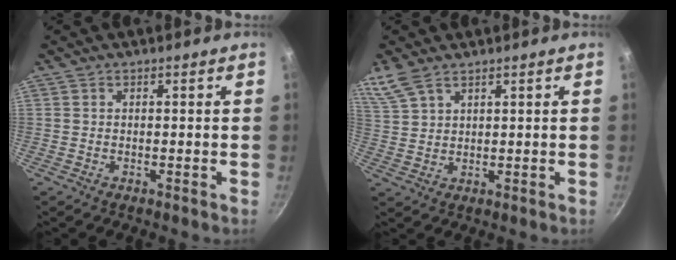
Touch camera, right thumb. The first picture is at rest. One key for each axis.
{"total": 5.8, "fx": 4.4, "fy": 2.4, "fz": 2.9, "tx": -0.061, "ty": -0.008, "tz": 0.097}